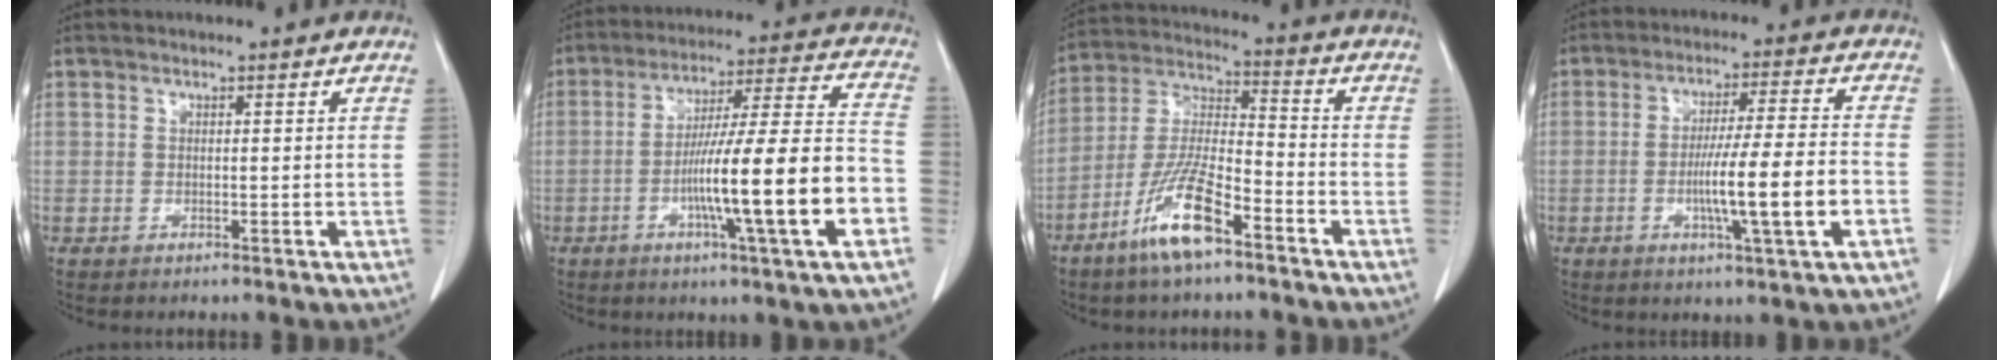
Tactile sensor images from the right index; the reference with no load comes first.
{"total": 18.8, "force": [-5.6, 0.0, 18.0], "torque": [-0.272, 0.005, -0.089]}
{"total": 11.2, "force": [-6.8, 2.0, 8.7], "torque": [-0.183, -0.012, -0.131]}
{"total": 11.5, "force": [-3.1, -0.3, 11.0], "torque": [-0.186, -0.005, -0.054]}